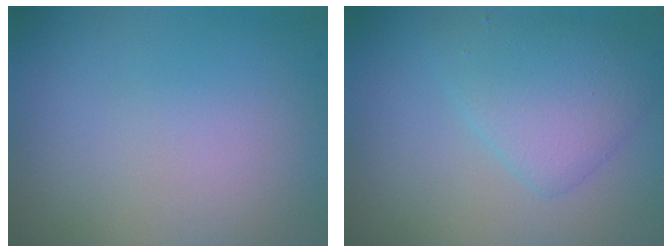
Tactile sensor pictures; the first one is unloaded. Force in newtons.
{"total": 3.6, "press": 3.6, "slide": 0.2}